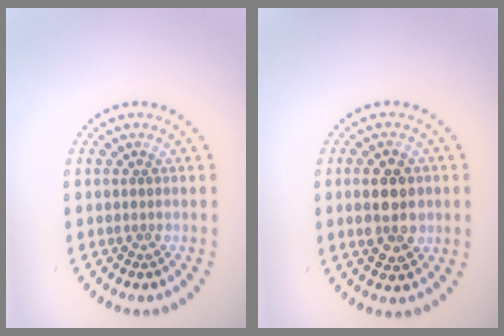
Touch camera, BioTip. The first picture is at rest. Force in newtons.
{"total": 3.9, "press": 3.9, "slide": 0.1}